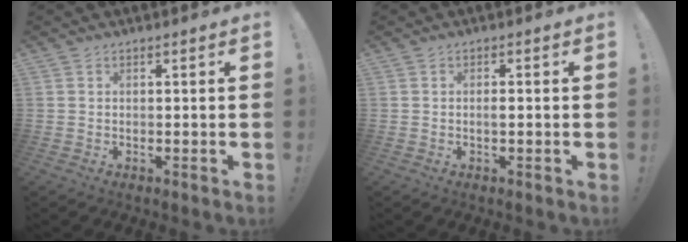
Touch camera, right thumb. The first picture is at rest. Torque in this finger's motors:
{"motor_torque": [-0.01, -0.09, 0.04, 0.08, -0.02]}